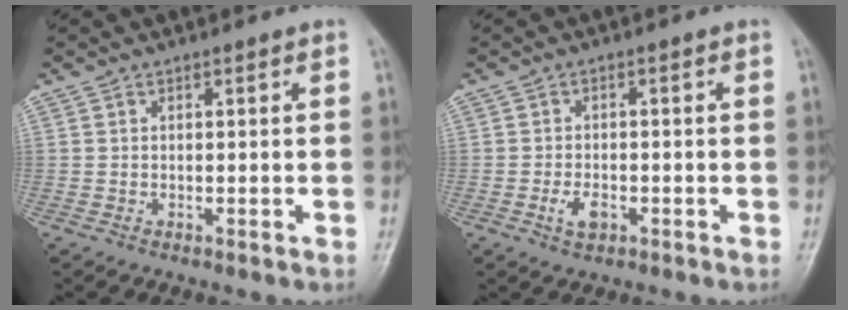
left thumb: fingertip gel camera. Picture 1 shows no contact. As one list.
[{"total": 3.3, "force": [-1.4, 1.9, 2.3], "torque": [-0.043, 0.006, -0.024]}]